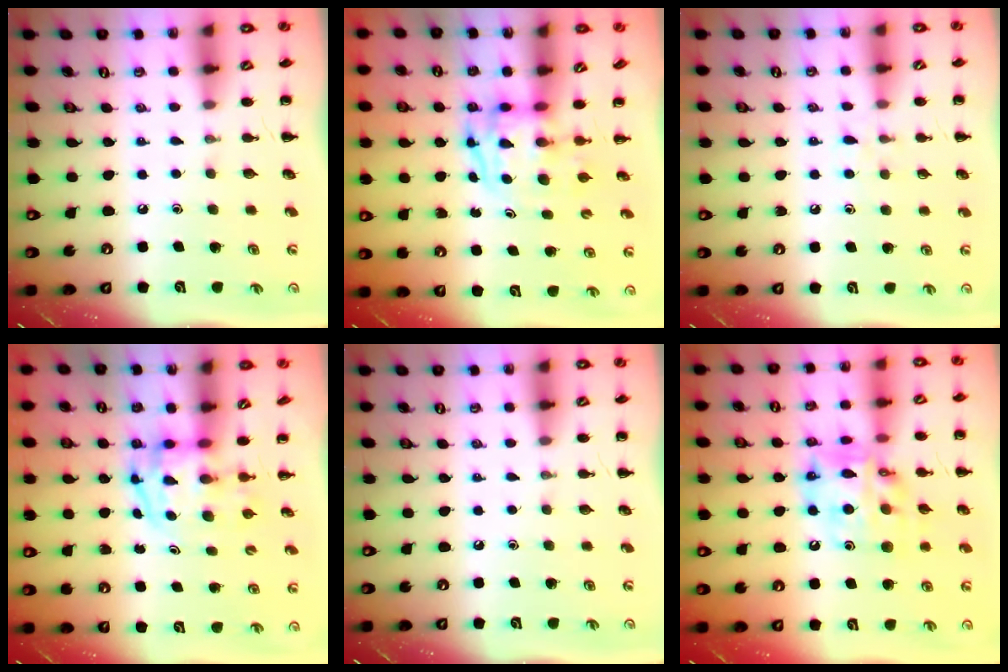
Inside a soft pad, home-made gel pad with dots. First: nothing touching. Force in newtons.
{"total": 3.7, "press": 3.7, "slide": 0.5}
{"total": 5.8, "press": 5.4, "slide": 2.3}
{"total": 3.7, "press": 3.7, "slide": 0.6}
{"total": 0.0}
{"total": 15.5, "press": 15.0, "slide": 4.0}